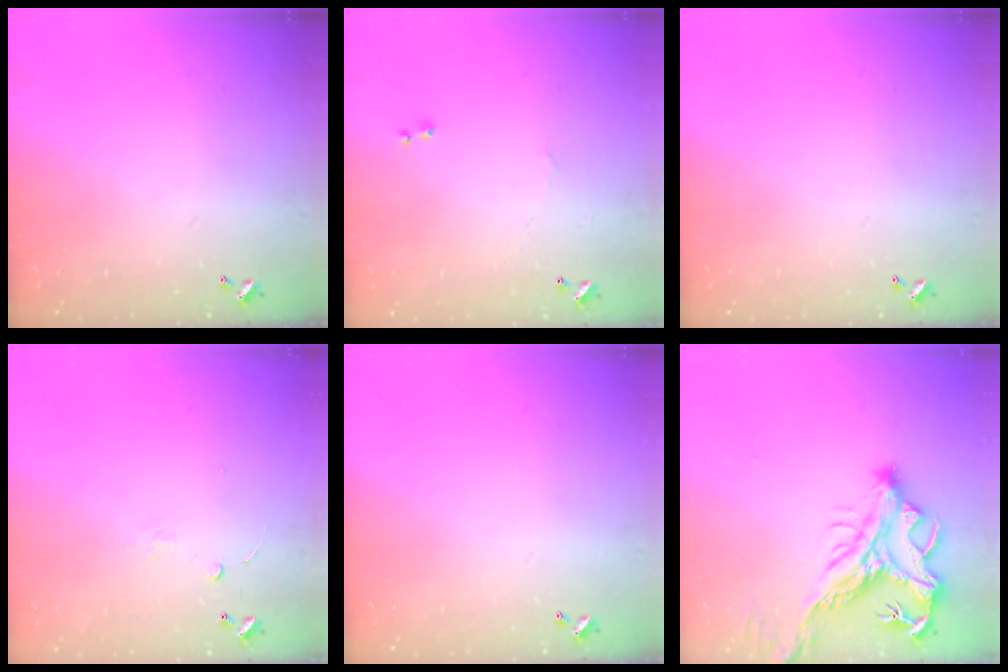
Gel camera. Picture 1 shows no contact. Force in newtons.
{"total": 1.0, "press": 0.5, "slide": 0.8}
{"total": 0.0}
{"total": 1.6, "press": 1.5, "slide": 0.4}
{"total": 0.0}
{"total": 4.6, "press": 4.4, "slide": 1.4}